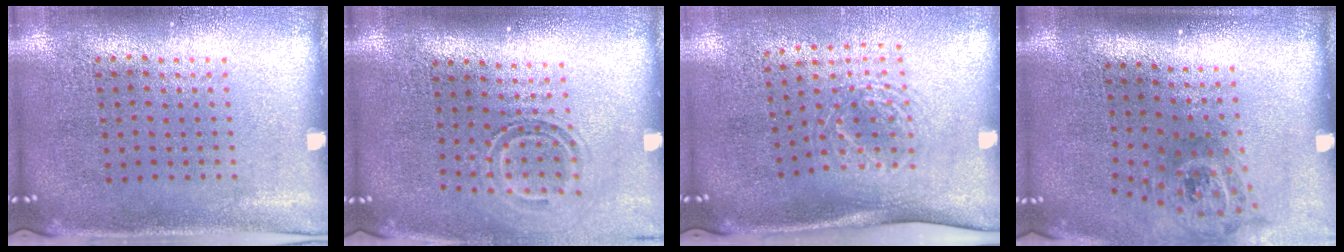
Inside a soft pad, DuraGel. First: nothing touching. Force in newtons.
{"total": 1.7, "press": 1.2, "slide": 1.2}
{"total": 1.8, "press": 1.3, "slide": 1.2}
{"total": 1.8, "press": 1.3, "slide": 1.3}